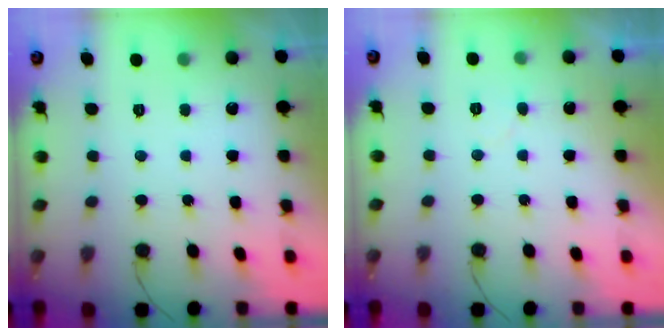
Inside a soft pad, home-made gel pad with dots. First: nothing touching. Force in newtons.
{"total": 3.2, "press": 3.2, "slide": 0.3}